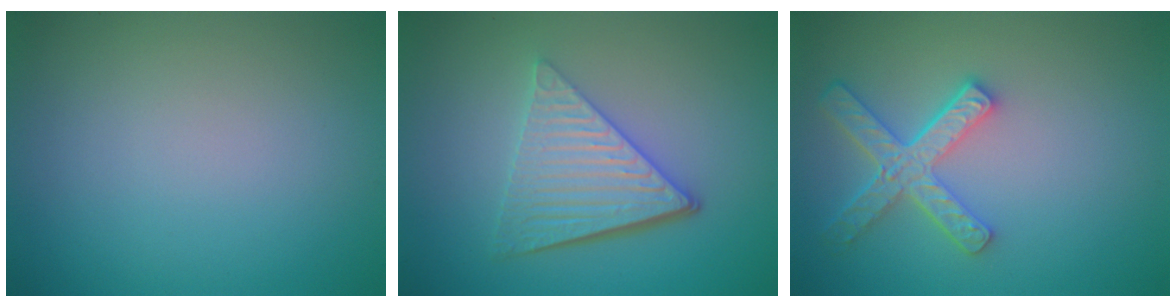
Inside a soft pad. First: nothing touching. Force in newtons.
{"total": 5.8, "press": 4.1, "slide": 4.1}
{"total": 4.3, "press": 3.5, "slide": 2.5}